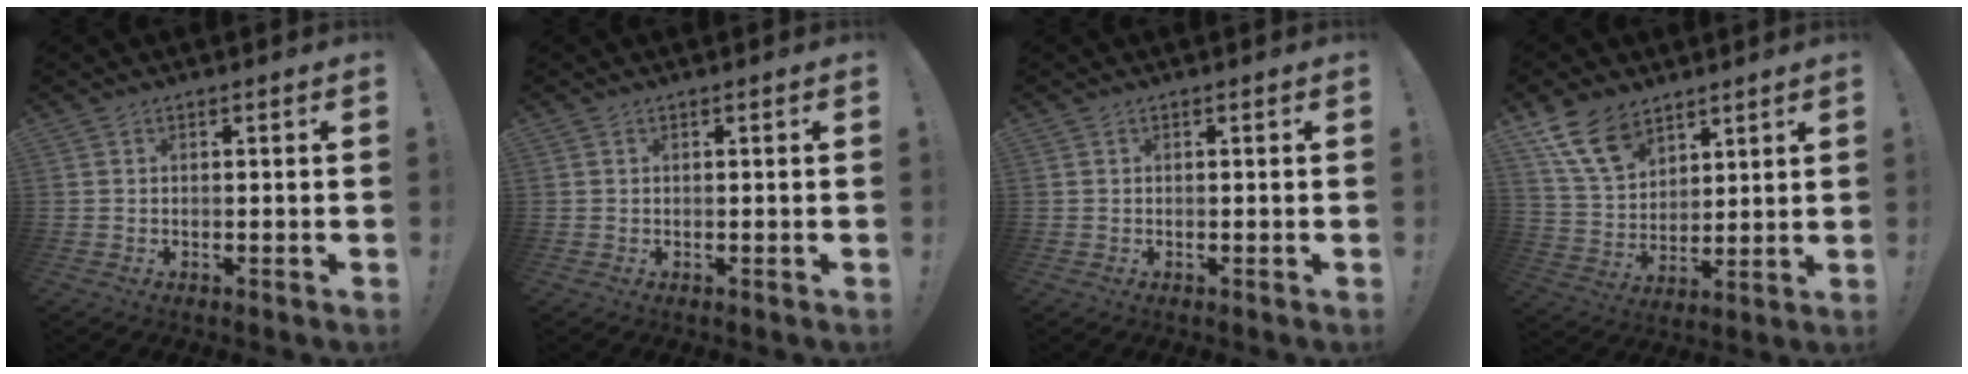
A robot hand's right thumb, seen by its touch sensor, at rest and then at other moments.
{"total": 0.0}
{"total": 0.0}
{"total": 13.7, "force": [9.3, 7.8, 6.4], "torque": [-0.115, -0.046, 0.179]}